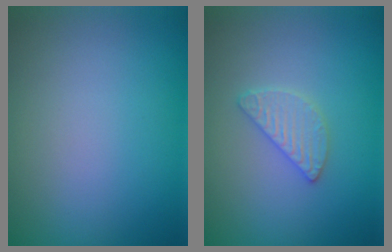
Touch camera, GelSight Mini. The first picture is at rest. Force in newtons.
{"total": 2.0, "press": 2.0, "slide": 0.2}